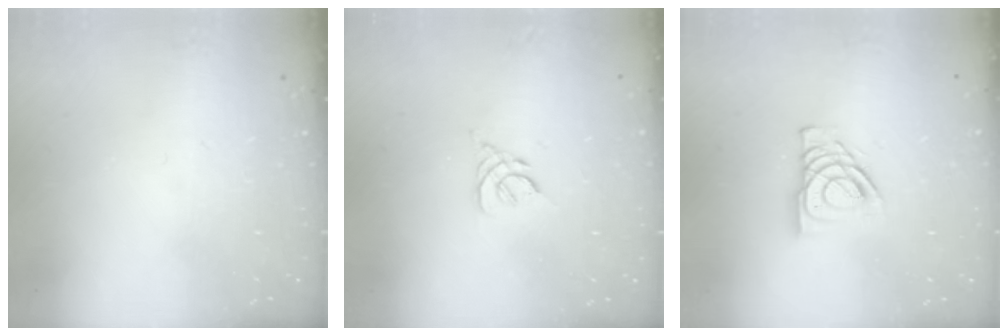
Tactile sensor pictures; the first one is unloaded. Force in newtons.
{"total": 2.8, "press": 2.8, "slide": 0.7}
{"total": 11.3, "press": 11.1, "slide": 1.6}